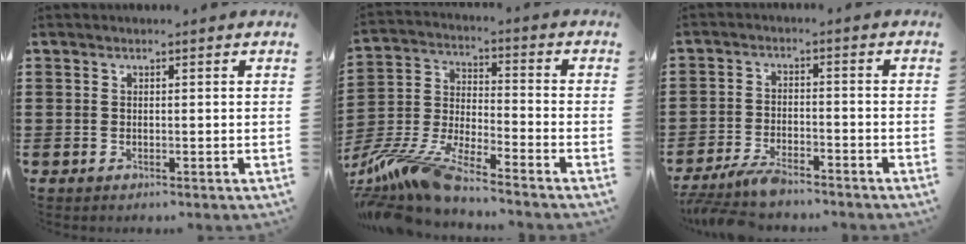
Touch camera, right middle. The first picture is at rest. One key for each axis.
{"total": 10.8, "fx": -9.8, "fy": 0.8, "fz": 4.5, "tx": -0.109, "ty": 0.001, "tz": -0.202}
{"total": 4.8, "fx": -4.4, "fy": 1.0, "fz": 1.8, "tx": -0.051, "ty": -0.004, "tz": -0.091}